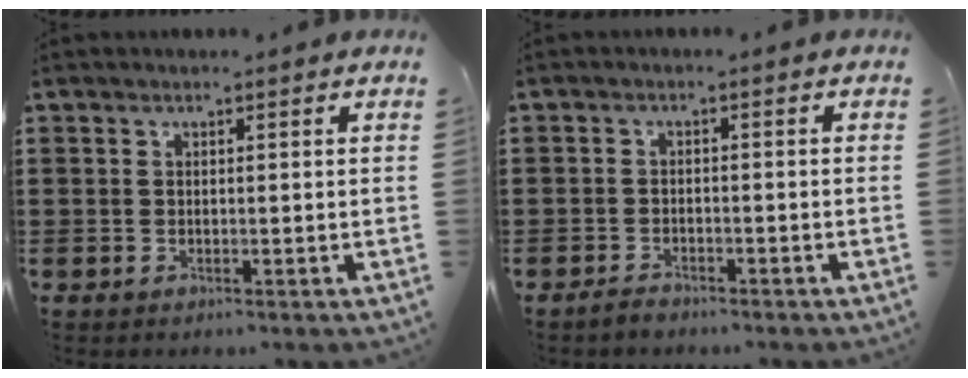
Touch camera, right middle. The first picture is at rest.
{"total": 1.6, "force": [-1.5, 0.5, 0.2], "torque": [-0.008, 0.001, -0.031]}